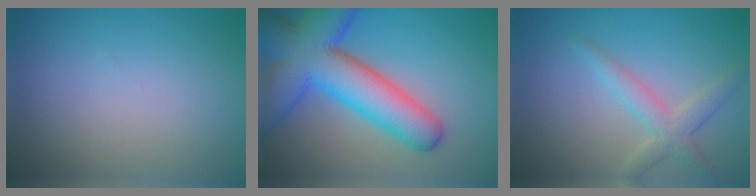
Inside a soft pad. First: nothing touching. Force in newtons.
{"total": 11.3, "press": 11.3, "slide": 0.6}
{"total": 2.8, "press": 2.8, "slide": 0.1}